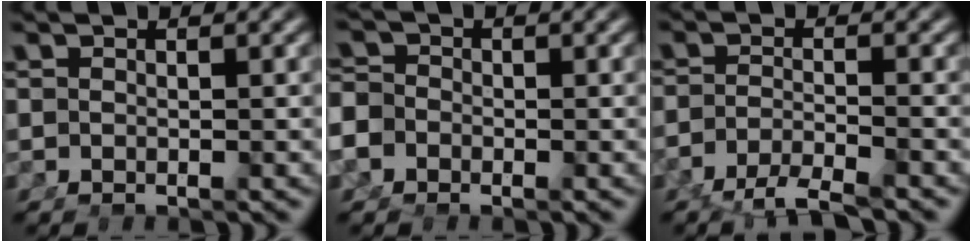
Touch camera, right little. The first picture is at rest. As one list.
[{"total": 3.3, "force": [-1.3, 2.8, 1.0], "torque": [-0.029, -0.019, -0.020]}, {"total": 2.9, "force": [-2.5, -0.3, 1.4], "torque": [-0.023, -0.014, -0.038]}]